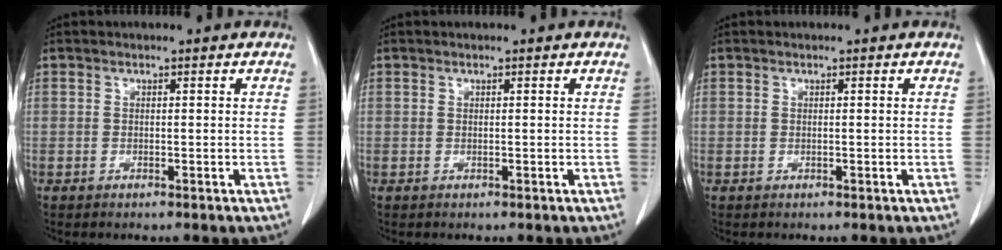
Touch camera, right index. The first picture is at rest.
{"total": 0.0}
{"total": 0.0}